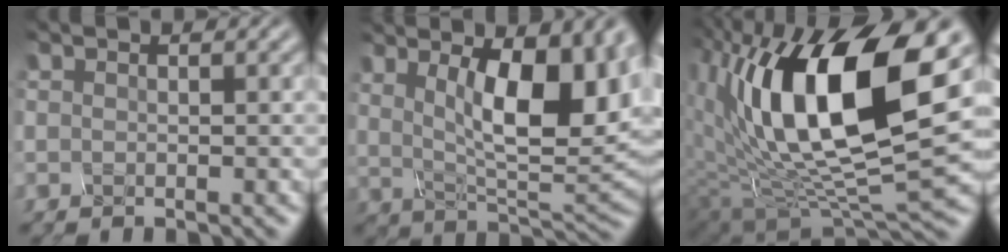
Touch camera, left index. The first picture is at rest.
{"total": 11.3, "force": [2.7, 4.1, 10.1], "torque": [-0.148, -0.002, 0.046]}
{"total": 15.4, "force": [3.5, 6.6, 13.4], "torque": [-0.233, 0.001, 0.056]}